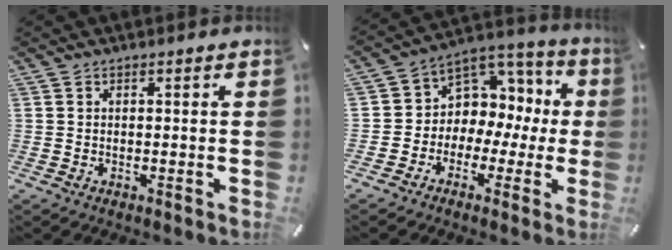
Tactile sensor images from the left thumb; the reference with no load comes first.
{"total": 7.7, "force": [0.9, 7.3, 2.3], "torque": [-0.039, -0.025, 0.019]}